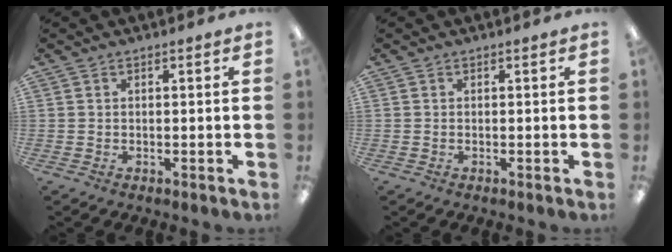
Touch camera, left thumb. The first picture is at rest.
{"total": 0.0}